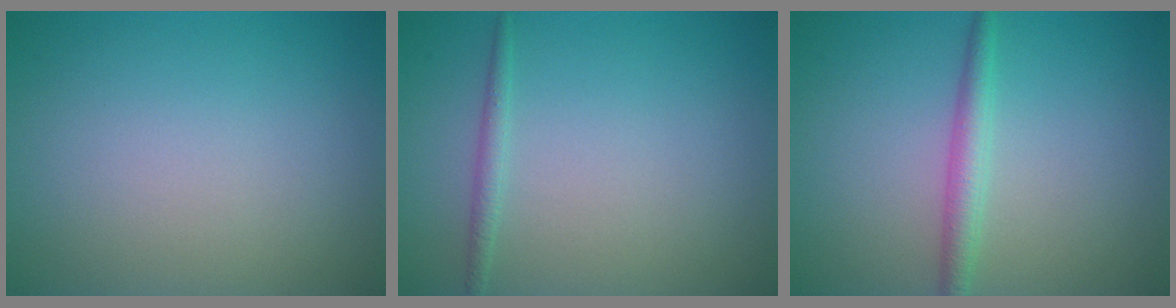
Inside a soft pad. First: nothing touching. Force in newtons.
{"total": 1.1, "press": 1.1, "slide": 0.1}
{"total": 2.3, "press": 2.3, "slide": 0.0}